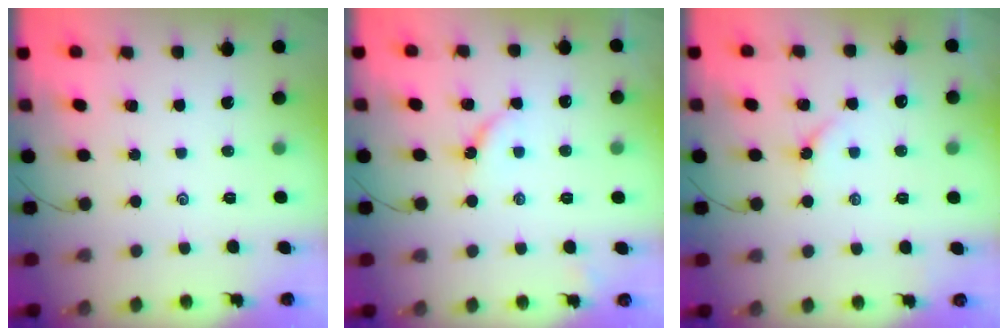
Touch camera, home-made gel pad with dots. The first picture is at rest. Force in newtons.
{"total": 4.1, "press": 4.0, "slide": 0.6}
{"total": 3.8, "press": 3.7, "slide": 0.5}